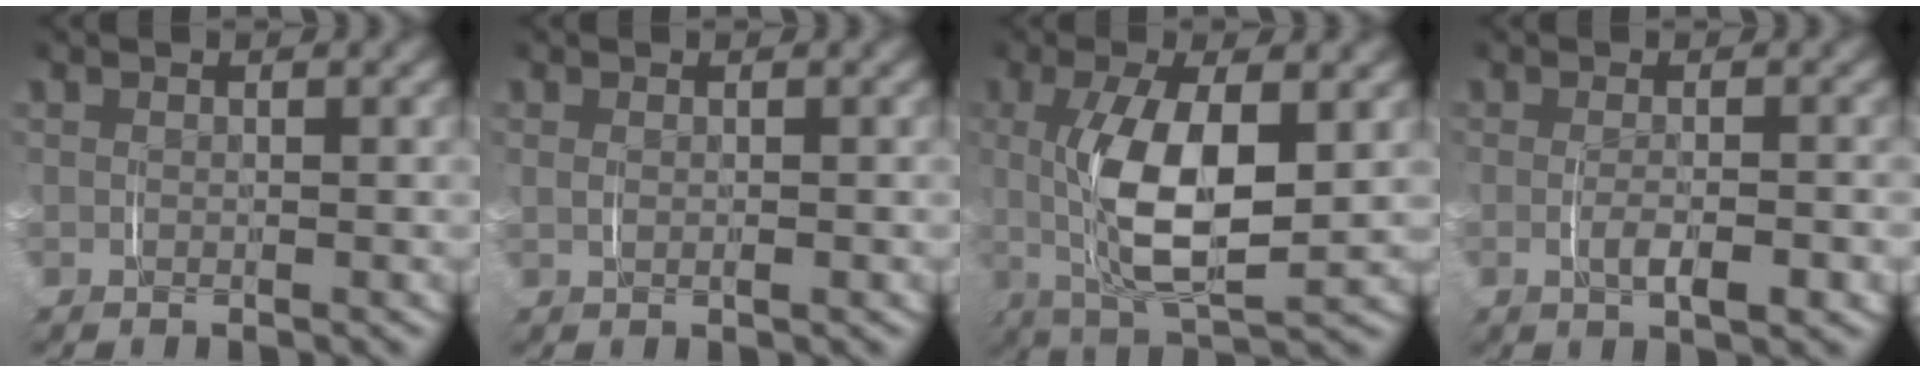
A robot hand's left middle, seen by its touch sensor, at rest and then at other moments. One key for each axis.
{"total": 0.5, "fx": 0.0, "fy": -0.2, "fz": 0.5, "tx": -0.009, "ty": -0.002, "tz": 0.002}
{"total": 7.7, "fx": 0.4, "fy": 2.6, "fz": 7.2, "tx": -0.136, "ty": -0.008, "tz": 0.013}
{"total": 2.1, "fx": -1.0, "fy": 0.0, "fz": 1.9, "tx": -0.028, "ty": -0.002, "tz": -0.014}